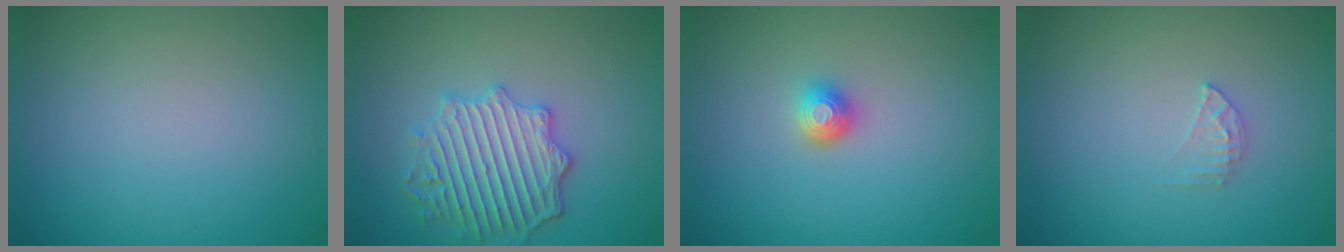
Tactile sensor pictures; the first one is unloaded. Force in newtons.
{"total": 4.9, "press": 4.5, "slide": 1.8}
{"total": 1.5, "press": 1.3, "slide": 0.8}
{"total": 1.3, "press": 1.3, "slide": 0.1}